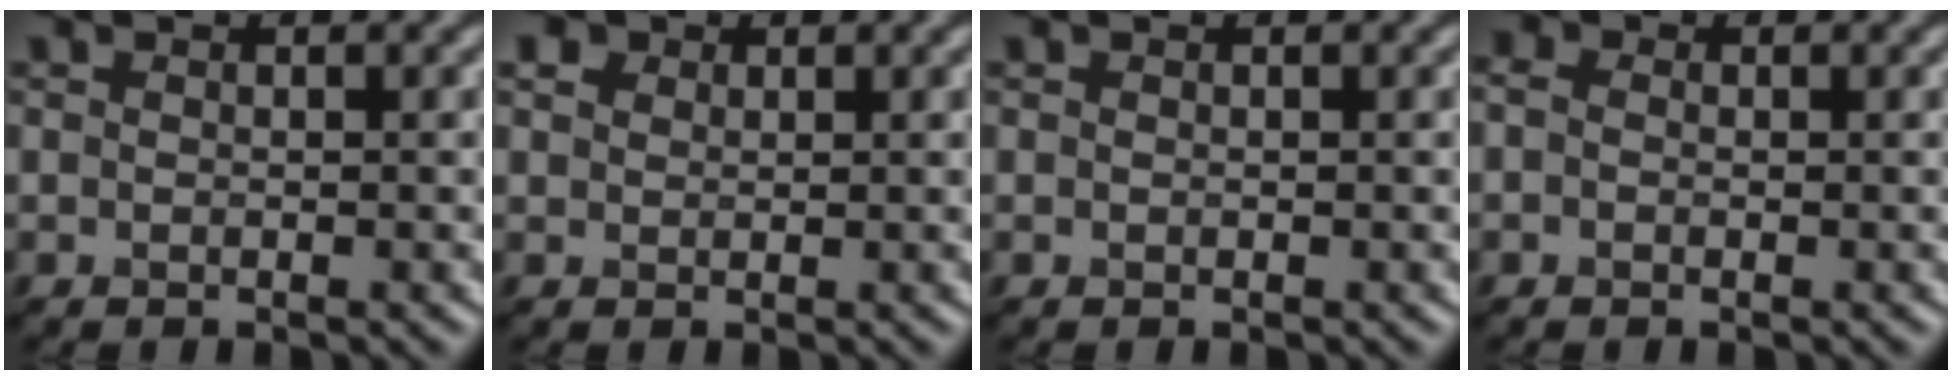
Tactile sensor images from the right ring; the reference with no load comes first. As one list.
[{"total": 1.7, "force": [1.4, 0.9, 0.3], "torque": [-0.023, 0.013, 0.021]}, {"total": 0.0}, {"total": 1.1, "force": [0.0, 0.9, 0.6], "torque": [-0.015, 0.009, -0.004]}]